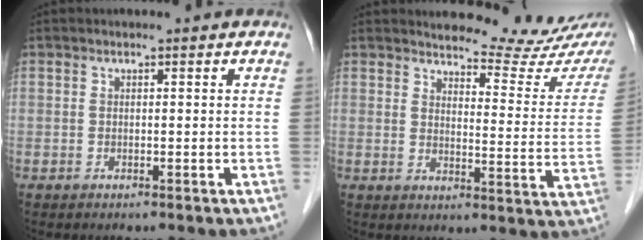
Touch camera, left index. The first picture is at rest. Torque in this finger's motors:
{"motor_torque": [-0.01, -0.35, 0.07, 0.00]}